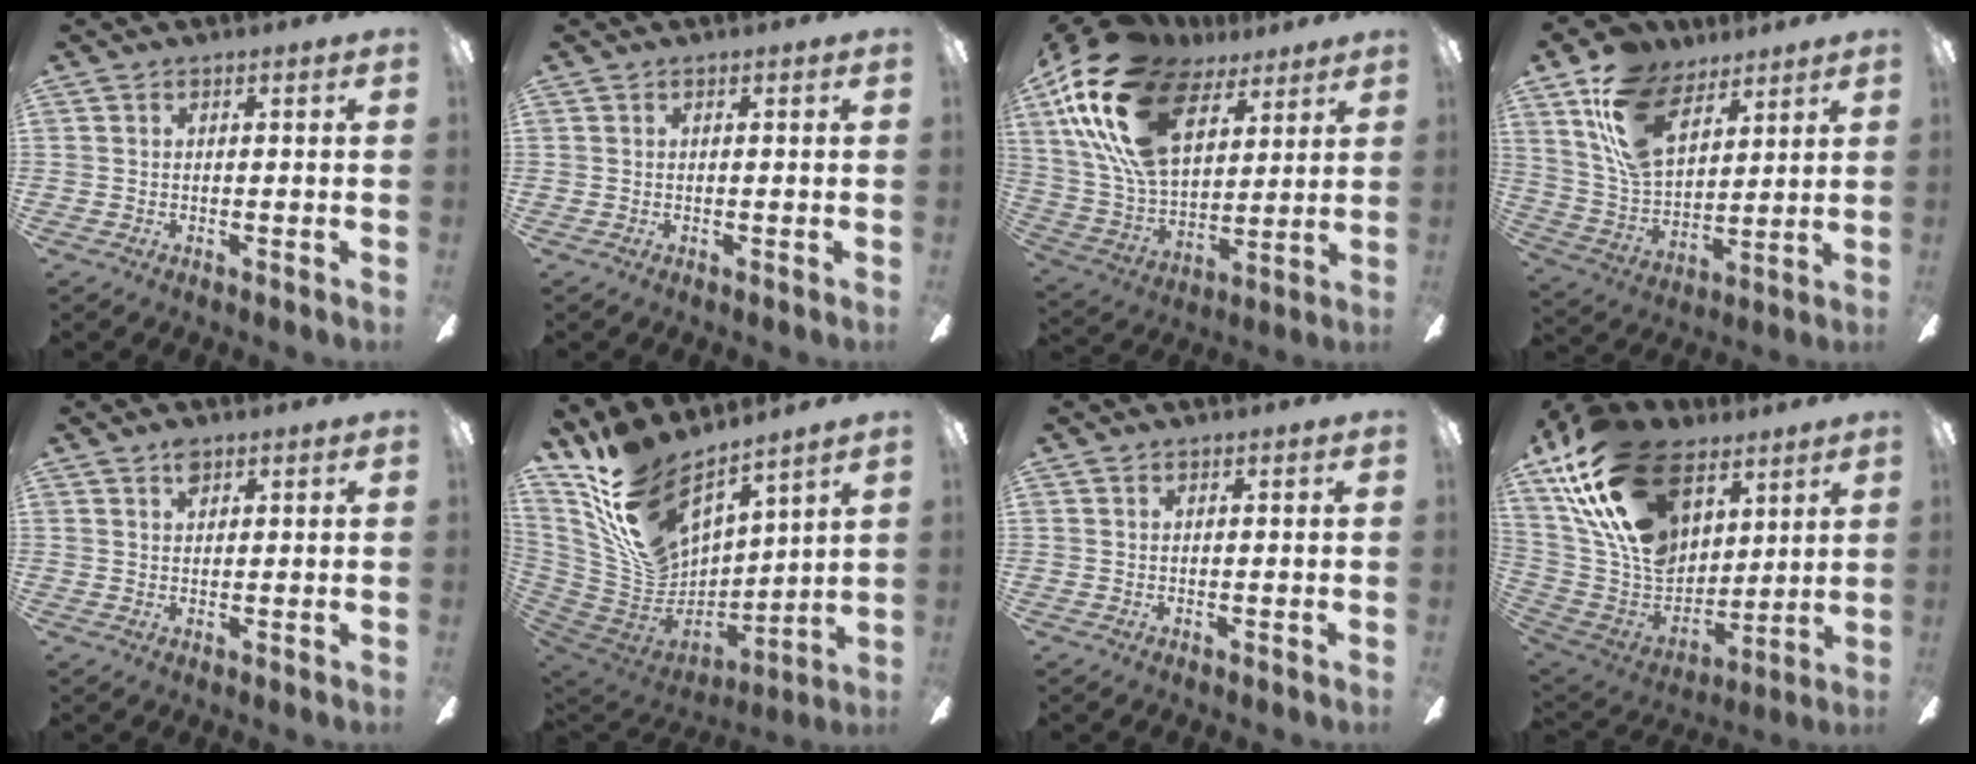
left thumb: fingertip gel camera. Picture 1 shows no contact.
{"total": 0.0}
{"total": 24.8, "force": [12.8, 14.1, 15.9], "torque": [-0.341, -0.046, 0.231]}
{"total": 18.1, "force": [10.4, 10.9, 10.0], "torque": [-0.217, -0.030, 0.196]}
{"total": 2.6, "force": [1.8, 1.4, 1.3], "torque": [-0.020, -0.001, 0.031]}
{"total": 19.4, "force": [14.5, 9.3, 8.8], "torque": [-0.199, -0.094, 0.275]}
{"total": 0.0}
{"total": 25.9, "force": [13.7, 16.0, 15.0], "torque": [-0.310, -0.054, 0.250]}